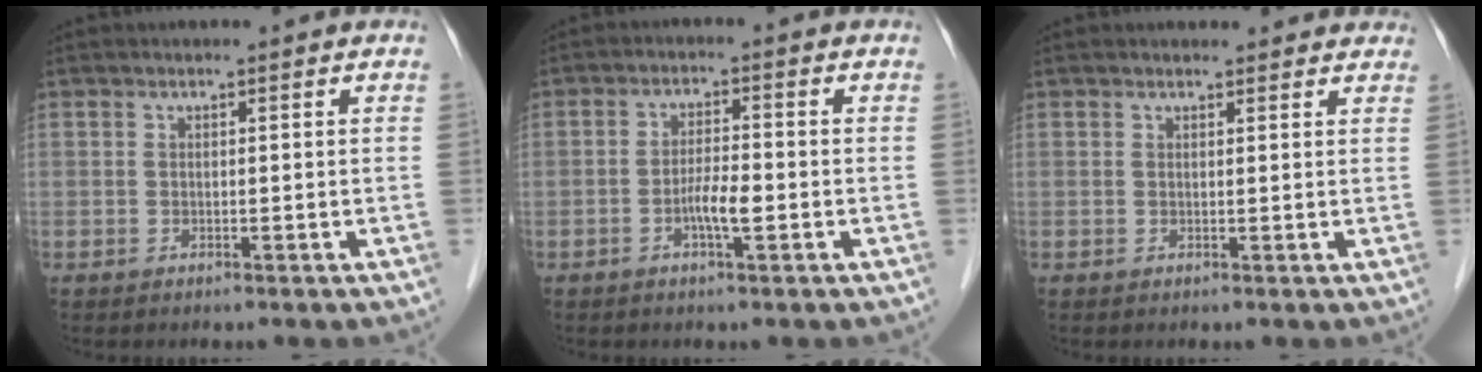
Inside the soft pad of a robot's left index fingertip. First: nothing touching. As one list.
[{"total": 3.8, "force": [-1.3, 0.6, 3.5], "torque": [-0.066, 0.001, -0.026]}, {"total": 6.1, "force": [5.7, 1.8, 1.3], "torque": [-0.001, 0.012, 0.050]}]